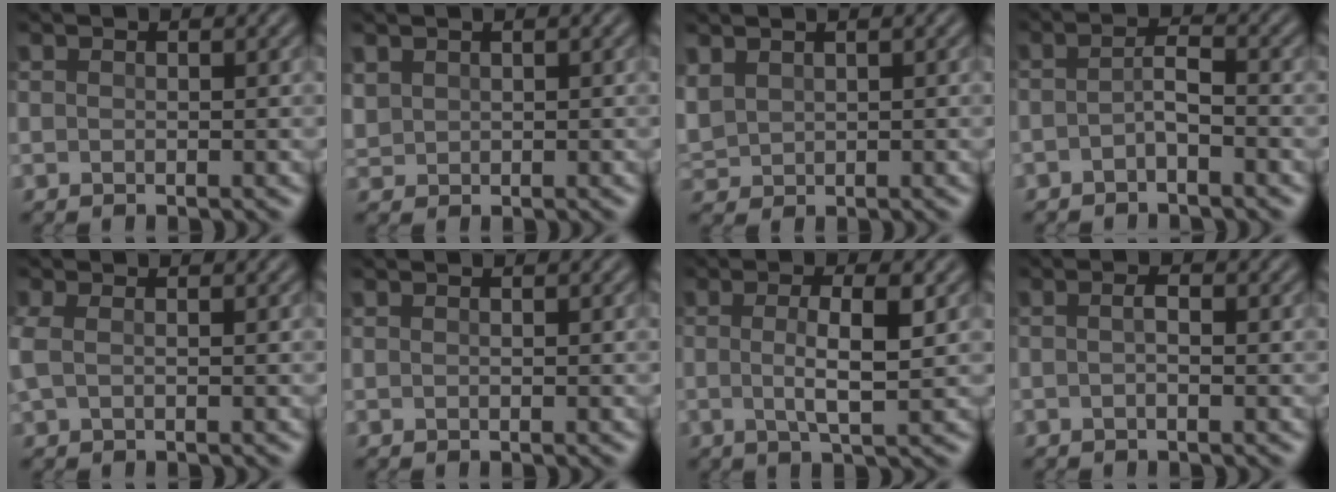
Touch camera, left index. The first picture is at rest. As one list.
[{"total": 1.1, "force": [0.6, 0.8, 0.2], "torque": [-0.011, 0.000, 0.017]}, {"total": 2.2, "force": [1.1, 1.5, 1.2], "torque": [-0.039, 0.005, 0.027]}, {"total": 1.9, "force": [-1.2, 0.4, 1.4], "torque": [-0.030, 0.003, -0.028]}, {"total": 1.6, "force": [0.1, 0.8, 1.4], "torque": [-0.040, 0.003, -0.004]}, {"total": 0.0}, {"total": 4.2, "force": [-0.1, 0.9, 4.1], "torque": [-0.071, 0.000, -0.005]}, {"total": 1.1, "force": [-0.3, 0.2, 1.1], "torque": [-0.018, -0.005, -0.008]}]